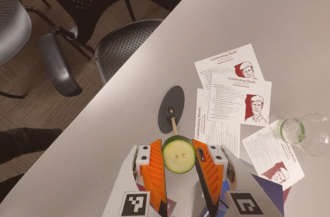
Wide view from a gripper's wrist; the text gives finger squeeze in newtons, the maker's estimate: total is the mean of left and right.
{"total": 9.2, "left": 8.9, "right": 9.6}